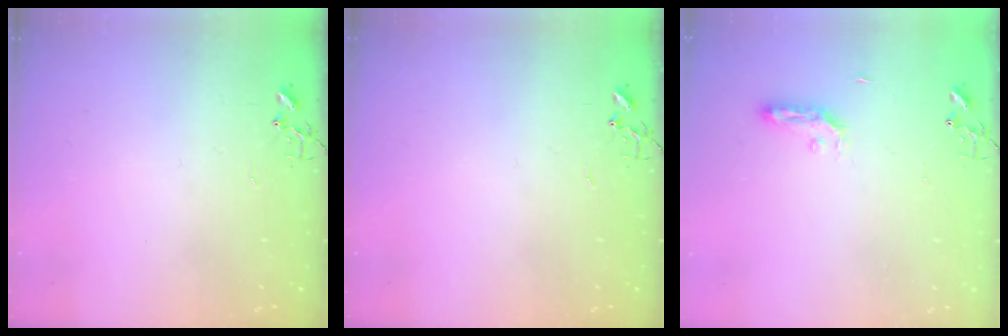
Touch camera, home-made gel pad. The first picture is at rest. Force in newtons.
{"total": 0.0}
{"total": 5.1, "press": 5.1, "slide": 0.6}